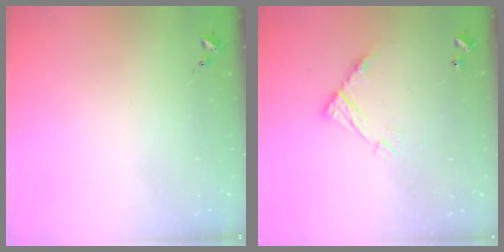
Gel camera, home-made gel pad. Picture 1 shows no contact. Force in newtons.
{"total": 11.1, "press": 11.0, "slide": 0.5}